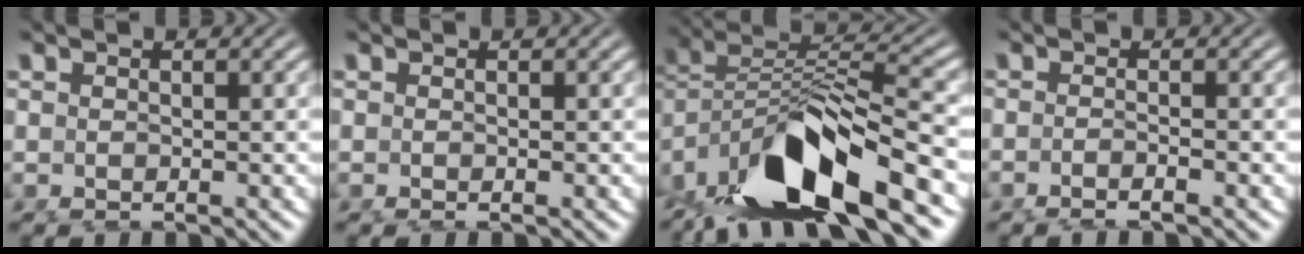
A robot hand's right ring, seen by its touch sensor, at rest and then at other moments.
{"total": 0.0}
{"total": 12.2, "force": [-3.8, 7.3, 8.9], "torque": [-0.169, -0.021, -0.053]}
{"total": 1.6, "force": [-1.3, -0.2, 1.0], "torque": [-0.022, 0.000, -0.026]}